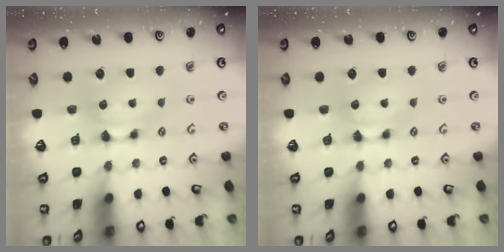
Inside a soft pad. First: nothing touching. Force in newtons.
{"total": 0.0}